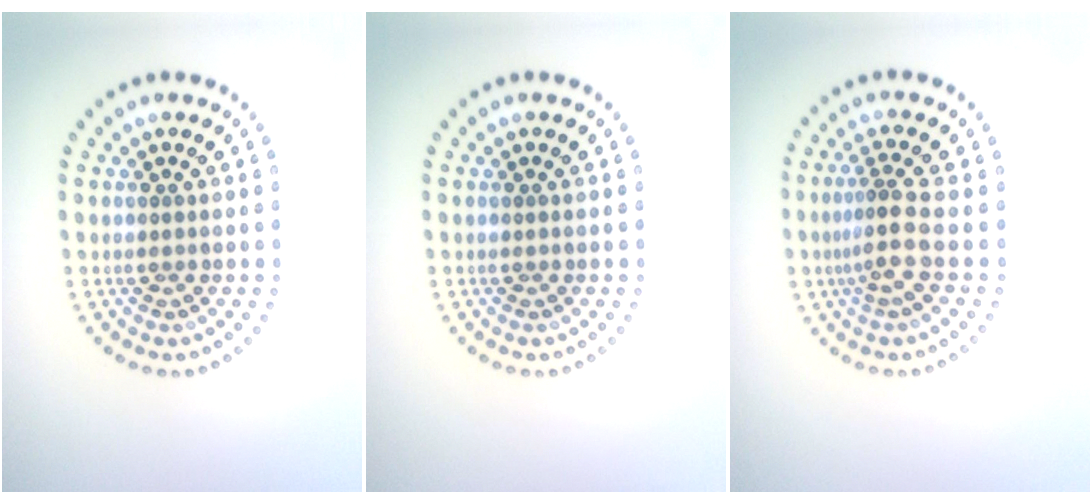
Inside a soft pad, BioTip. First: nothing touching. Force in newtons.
{"total": 0.0}
{"total": 3.0, "press": 2.0, "slide": 2.2}